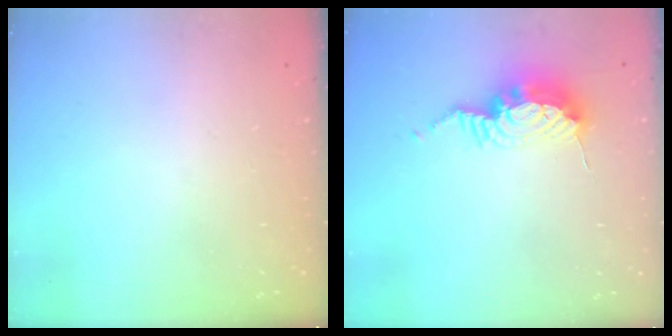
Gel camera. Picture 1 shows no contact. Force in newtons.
{"total": 10.9, "press": 10.8, "slide": 0.9}